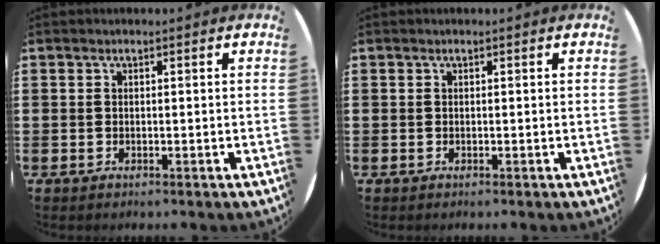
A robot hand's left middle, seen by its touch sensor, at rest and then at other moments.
{"total": 0.0}